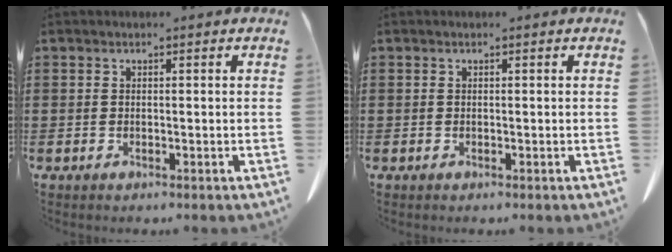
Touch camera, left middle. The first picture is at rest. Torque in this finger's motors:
{"motor_torque": [-0.11, -0.11, 0.04, -0.01]}